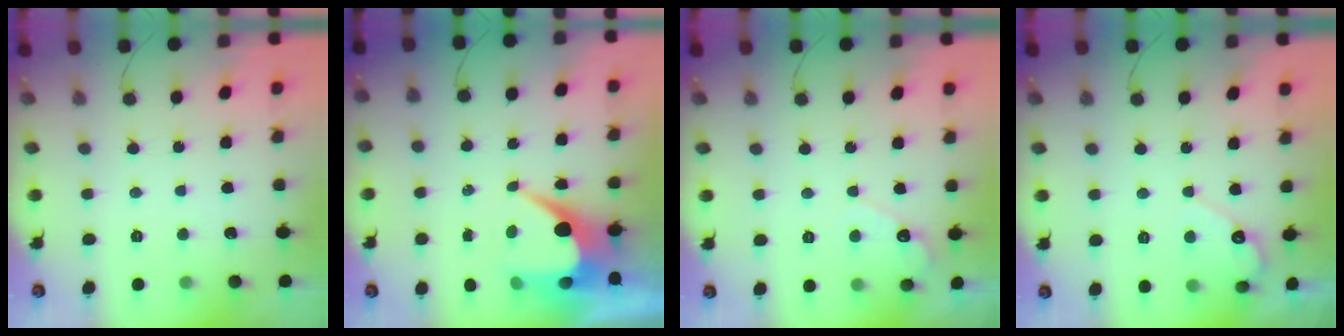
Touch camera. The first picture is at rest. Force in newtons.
{"total": 9.0, "press": 9.0, "slide": 0.9}
{"total": 3.6, "press": 3.6, "slide": 0.1}
{"total": 4.3, "press": 4.3, "slide": 0.3}